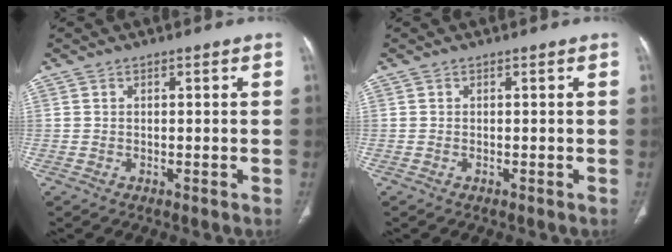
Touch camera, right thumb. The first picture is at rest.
{"total": 0.0}